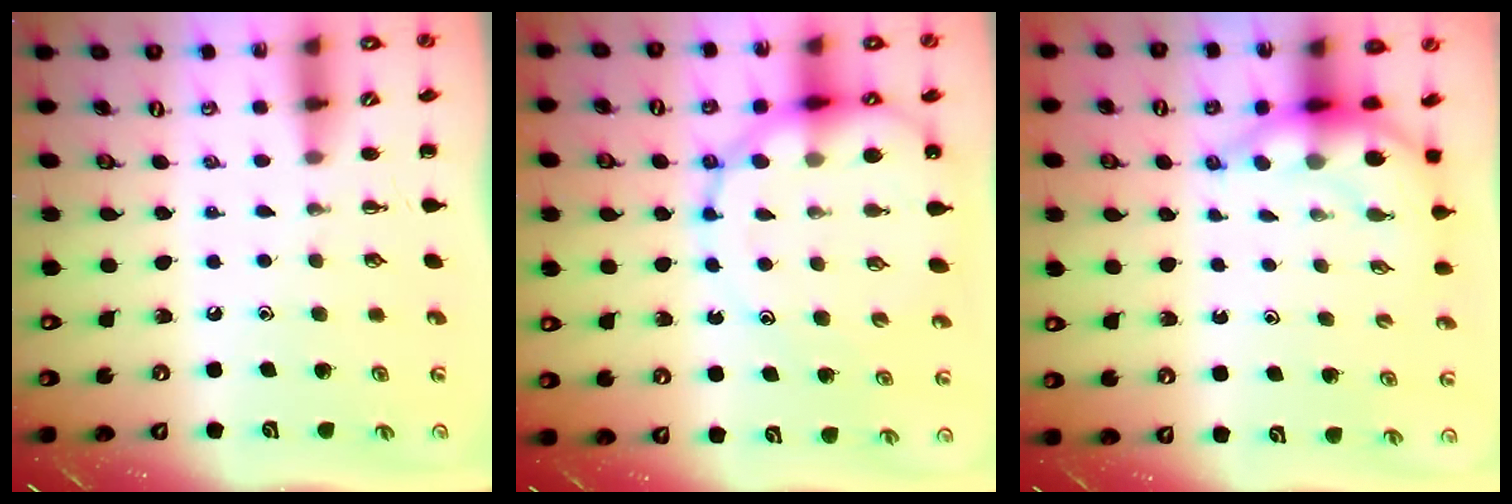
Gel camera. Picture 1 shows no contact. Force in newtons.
{"total": 16.2, "press": 15.6, "slide": 4.3}
{"total": 6.1, "press": 6.0, "slide": 0.8}